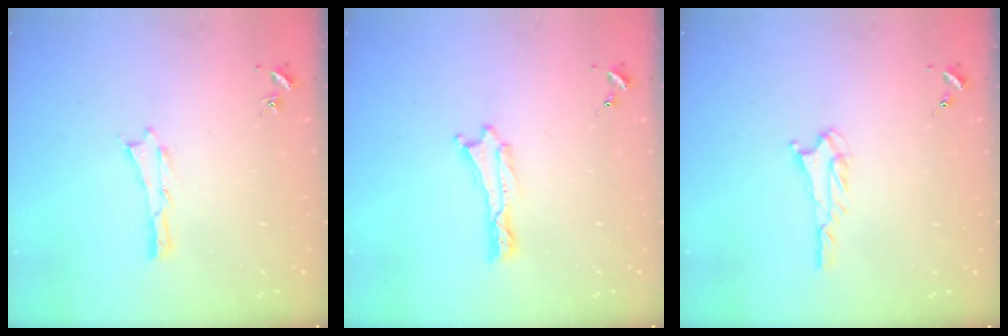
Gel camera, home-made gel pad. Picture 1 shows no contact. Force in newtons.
{"total": 0.0}
{"total": 1.6, "press": 1.6, "slide": 0.1}